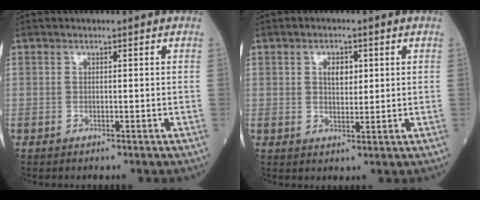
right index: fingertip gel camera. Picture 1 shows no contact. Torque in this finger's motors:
{"motor_torque": [0.42, 0.24, 0.14, 0.05]}